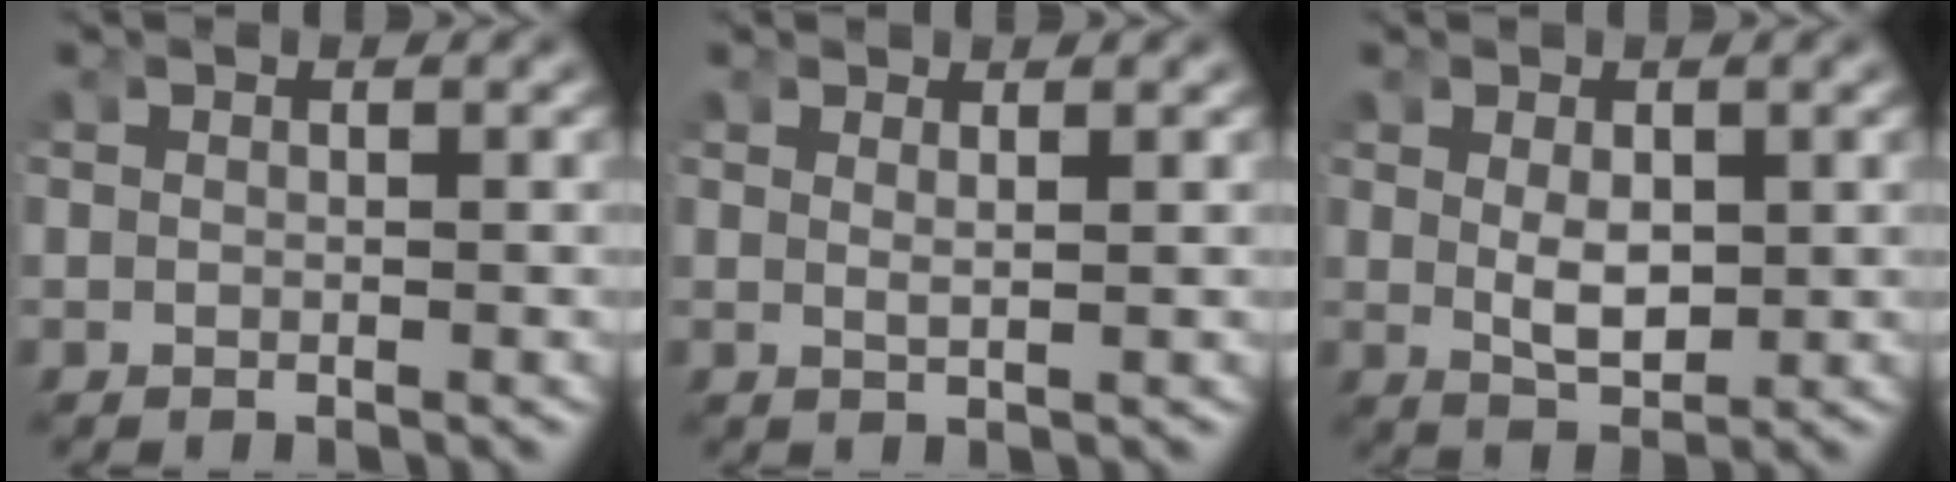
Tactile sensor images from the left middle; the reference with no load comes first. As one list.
[{"total": 1.0, "force": [0.6, -0.5, 0.5], "torque": [-0.018, -0.012, 0.021]}, {"total": 2.8, "force": [0.0, 1.3, 2.5], "torque": [-0.048, -0.020, 0.015]}]